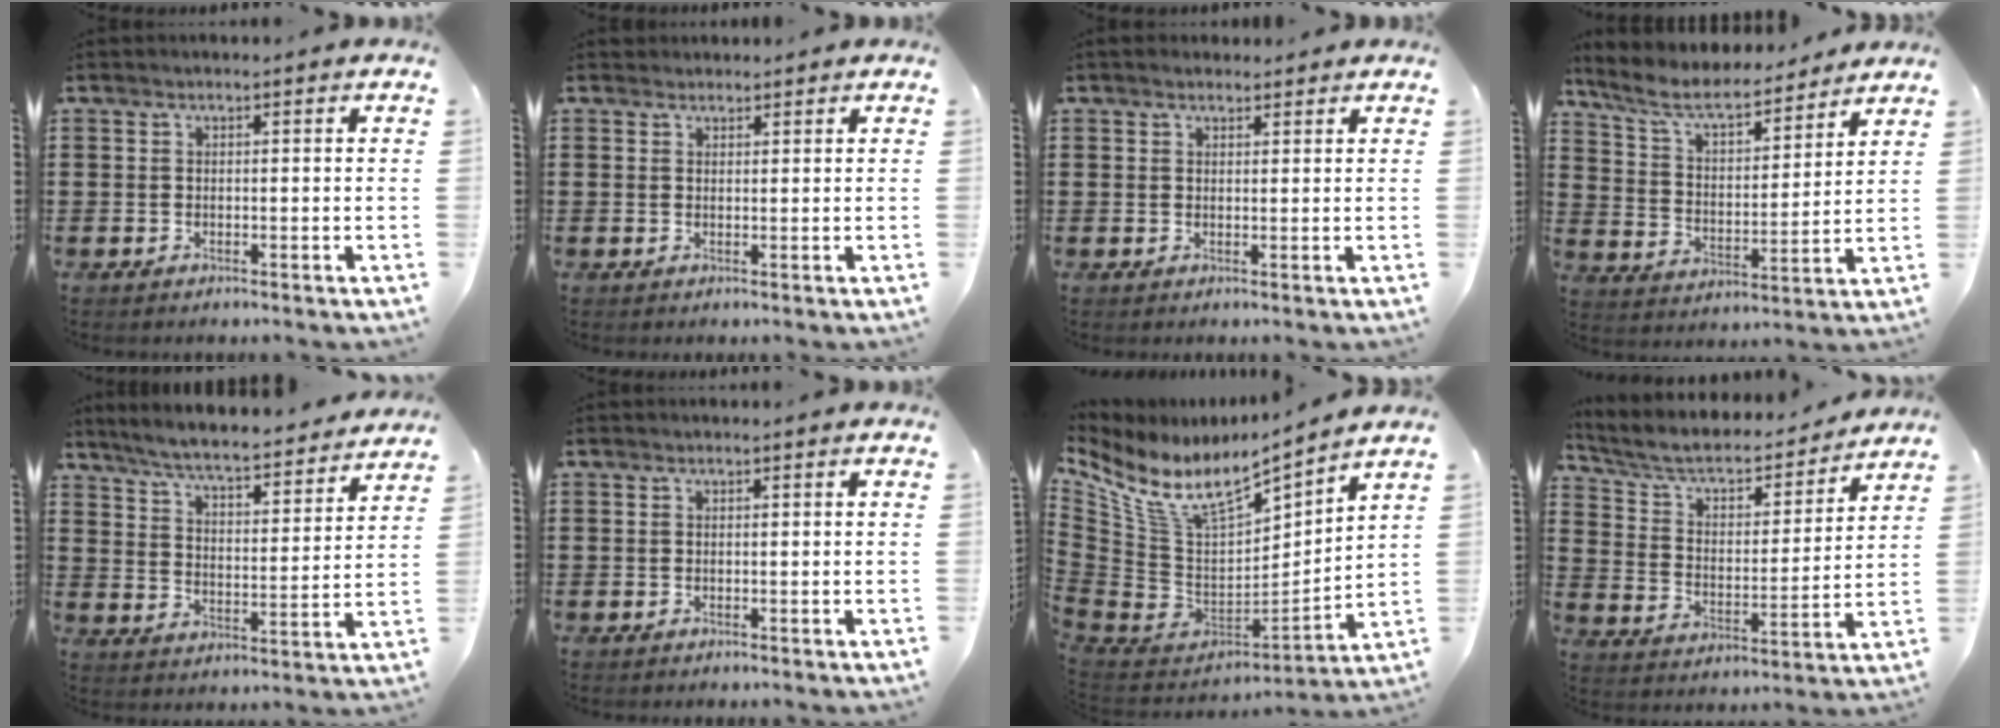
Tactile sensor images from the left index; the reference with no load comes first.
{"total": 1.3, "force": [1.2, 0.5, 0.0], "torque": [-0.002, 0.002, 0.025]}
{"total": 1.5, "force": [1.3, 0.6, 0.2], "torque": [-0.007, 0.004, 0.026]}
{"total": 7.2, "force": [6.2, 1.7, 3.4], "torque": [-0.093, -0.033, 0.103]}
{"total": 6.1, "force": [5.8, -0.3, 2.1], "torque": [-0.066, -0.042, 0.095]}
{"total": 0.0}
{"total": 10.9, "force": [6.6, 4.0, 7.7], "torque": [-0.177, -0.045, 0.115]}
{"total": 5.4, "force": [4.4, 2.2, 2.3], "torque": [-0.068, -0.029, 0.068]}